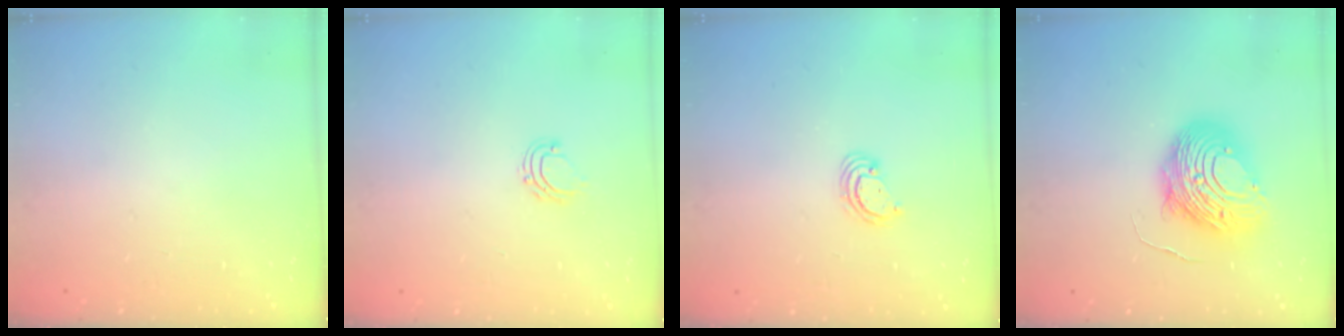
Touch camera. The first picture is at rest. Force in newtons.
{"total": 5.2, "press": 5.2, "slide": 0.4}
{"total": 2.5, "press": 2.5, "slide": 0.3}
{"total": 13.6, "press": 13.5, "slide": 1.3}